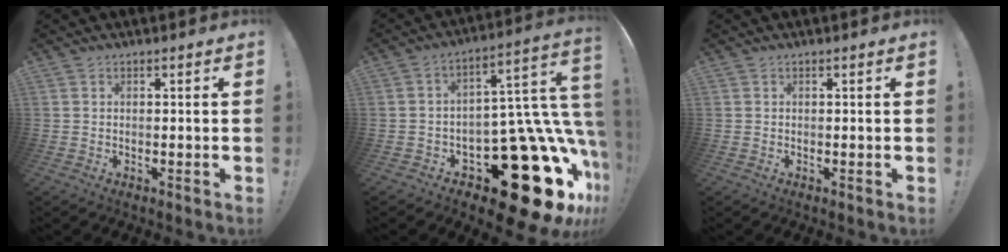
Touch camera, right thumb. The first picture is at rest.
{"total": 29.6, "force": [-12.2, 14.3, 22.9], "torque": [-0.235, 0.047, -0.156]}
{"total": 0.0}